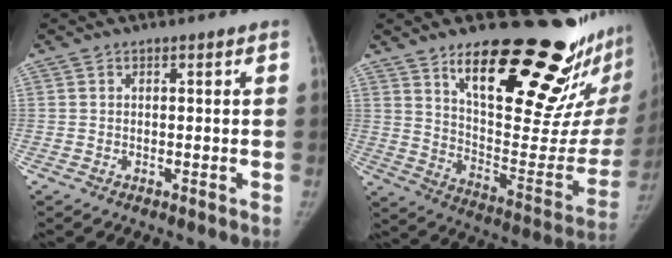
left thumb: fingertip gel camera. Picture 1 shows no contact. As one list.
[{"total": 30.9, "force": [20.3, 9.6, 21.2], "torque": [-0.247, -0.107, 0.306]}]